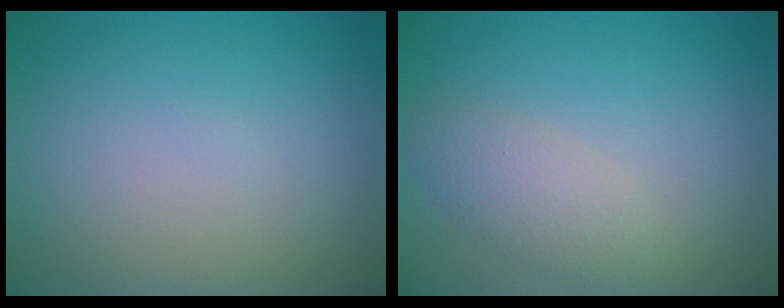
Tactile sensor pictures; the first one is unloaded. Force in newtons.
{"total": 2.8, "press": 2.8, "slide": 0.2}